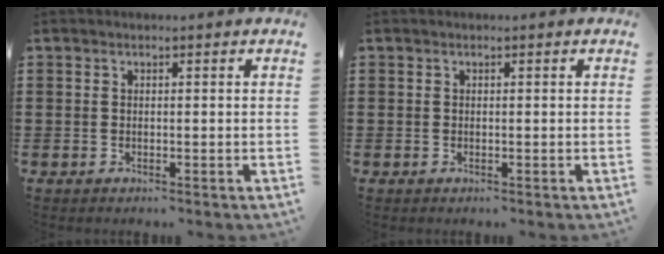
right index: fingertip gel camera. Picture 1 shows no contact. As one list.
[{"total": 0.0}]